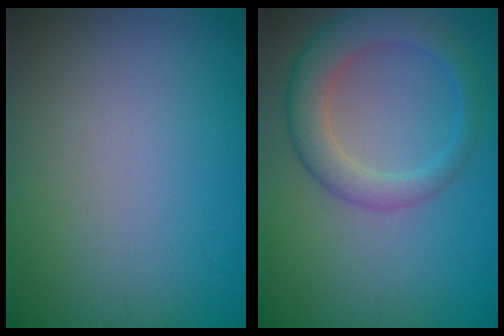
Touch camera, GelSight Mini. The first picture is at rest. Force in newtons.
{"total": 4.3, "press": 4.3, "slide": 0.2}